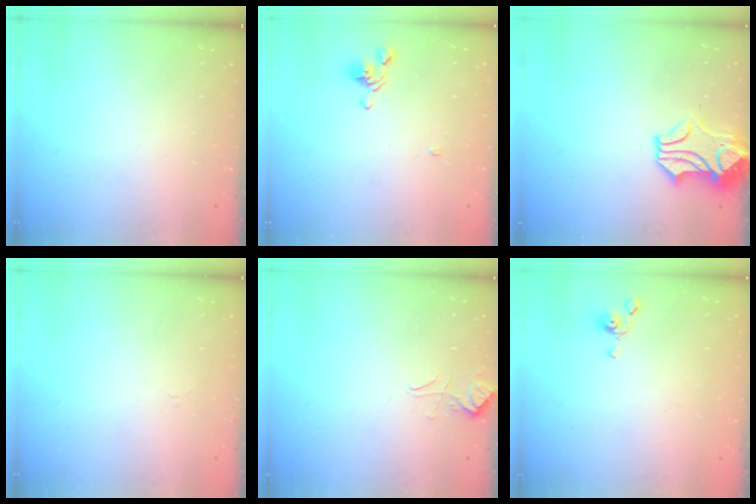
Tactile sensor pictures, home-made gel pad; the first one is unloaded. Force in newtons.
{"total": 0.7, "press": 0.0, "slide": 0.7}
{"total": 1.0, "press": 0.2, "slide": 1.0}
{"total": 1.1, "press": 1.1, "slide": 0.2}
{"total": 3.0, "press": 2.9, "slide": 0.6}
{"total": 3.9, "press": 3.9, "slide": 0.4}